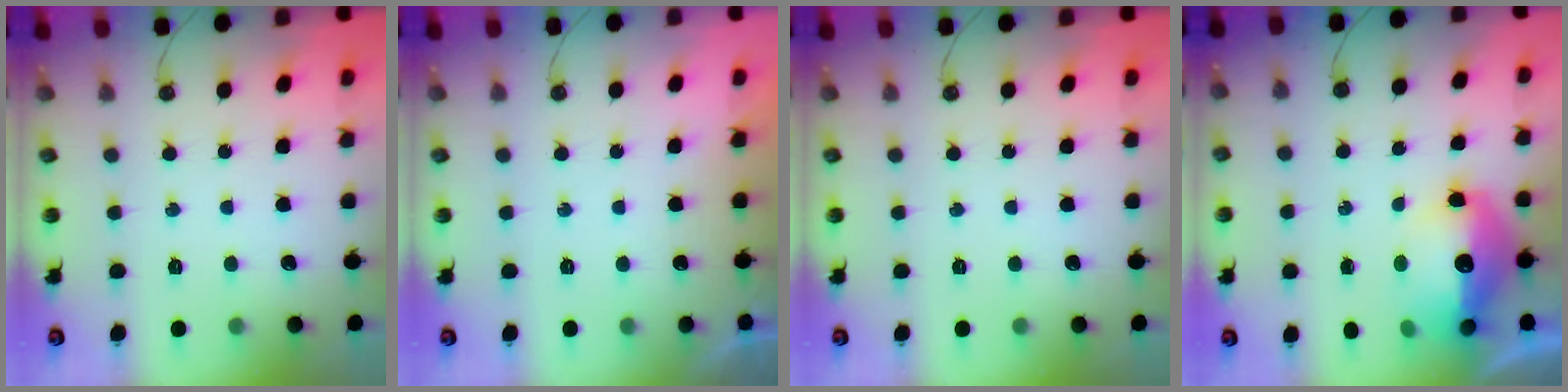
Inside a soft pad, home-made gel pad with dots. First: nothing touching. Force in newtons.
{"total": 0.0}
{"total": 0.0}
{"total": 15.3, "press": 15.2, "slide": 1.3}